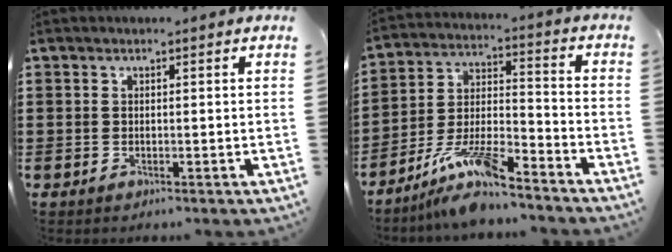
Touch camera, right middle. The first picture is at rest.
{"total": 10.1, "force": [-8.8, 1.3, 4.8], "torque": [-0.101, 0.010, -0.174]}